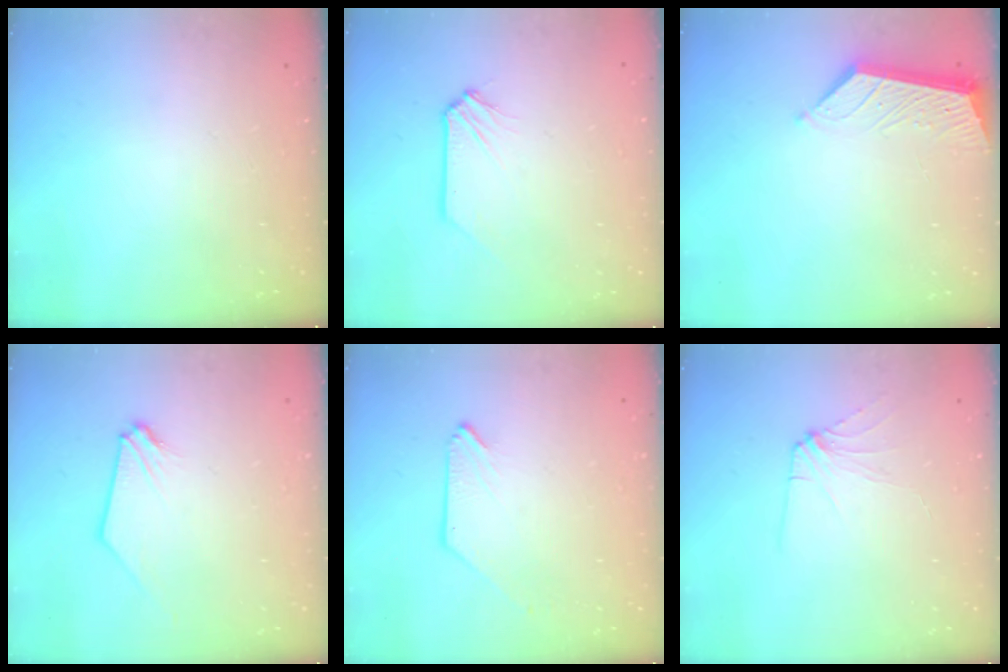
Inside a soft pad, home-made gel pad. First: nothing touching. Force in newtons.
{"total": 0.0}
{"total": 4.7, "press": 4.7, "slide": 0.1}
{"total": 0.7, "press": 0.7, "slide": 0.2}
{"total": 0.0}
{"total": 3.7, "press": 3.6, "slide": 0.8}